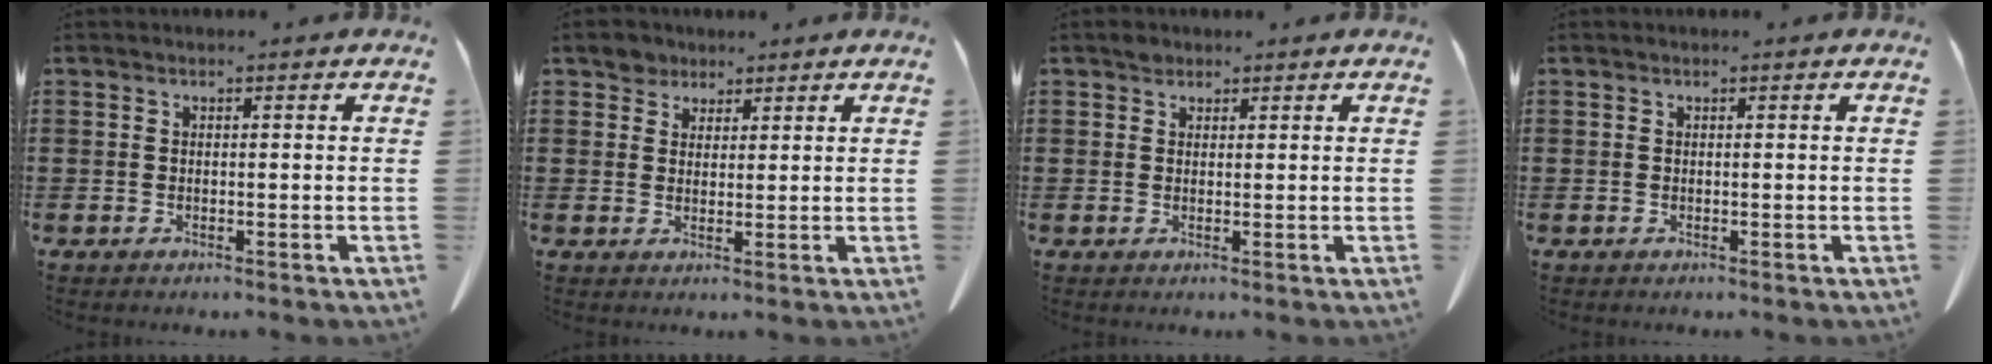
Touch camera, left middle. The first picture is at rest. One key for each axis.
{"total": 3.2, "fx": 2.5, "fy": 2.0, "fz": 0.4, "tx": -0.011, "ty": 0.007, "tz": 0.045}
{"total": 1.5, "fx": 1.1, "fy": 0.9, "fz": 0.3, "tx": -0.010, "ty": 0.003, "tz": 0.021}
{"total": 0.0}